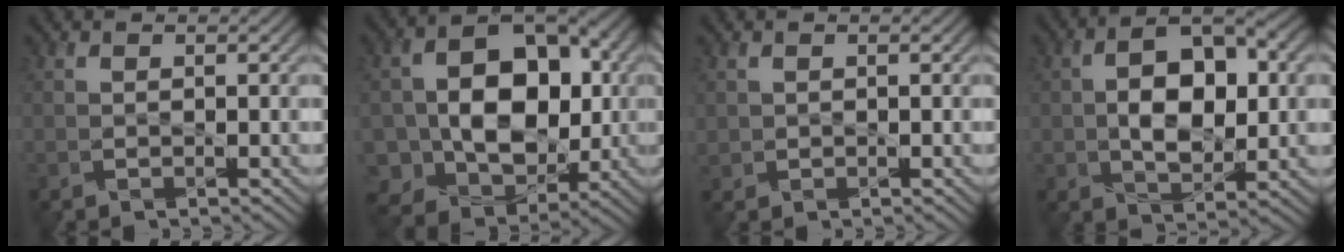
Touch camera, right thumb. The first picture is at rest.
{"total": 13.9, "force": [-0.8, 10.6, 9.0], "torque": [-0.150, -0.007, -0.016]}
{"total": 0.9, "force": [0.3, 0.9, 0.0], "torque": [-0.003, -0.006, 0.007]}
{"total": 9.5, "force": [0.8, 5.4, 7.8], "torque": [-0.135, 0.007, 0.008]}